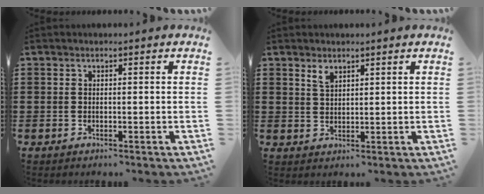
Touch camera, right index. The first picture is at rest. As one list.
[{"total": 2.1, "force": [1.6, 0.9, 0.9], "torque": [-0.023, 0.002, 0.030]}]